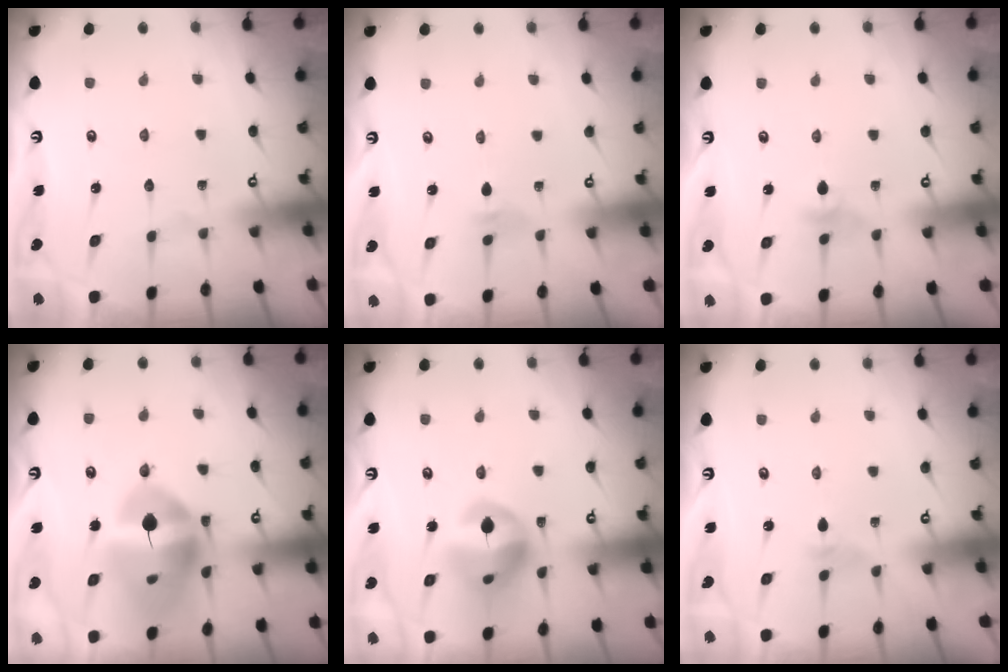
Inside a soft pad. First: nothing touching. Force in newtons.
{"total": 2.6, "press": 2.5, "slide": 0.5}
{"total": 2.9, "press": 2.8, "slide": 0.6}
{"total": 18.7, "press": 18.6, "slide": 2.6}
{"total": 14.9, "press": 14.8, "slide": 1.8}
{"total": 2.0, "press": 2.0, "slide": 0.5}